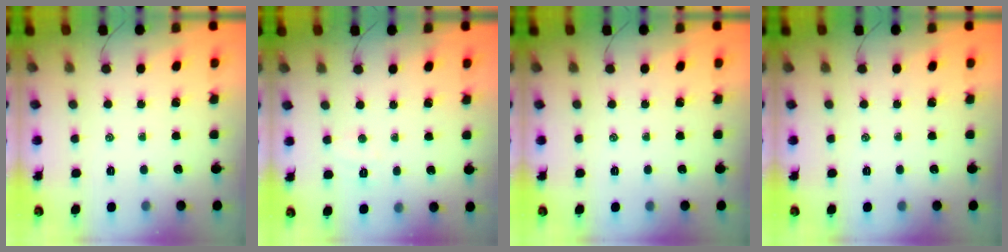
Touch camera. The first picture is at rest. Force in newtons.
{"total": 4.0, "press": 3.9, "slide": 0.9}
{"total": 0.0}
{"total": 0.0}